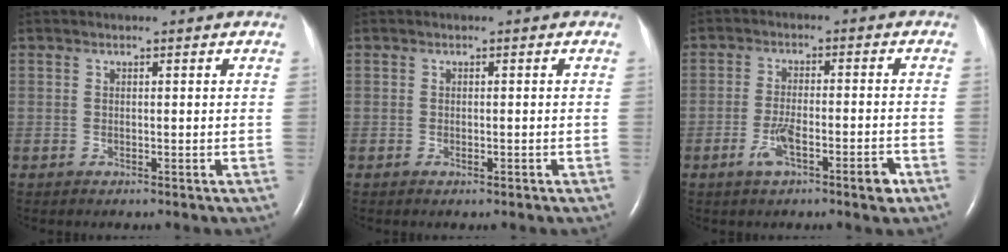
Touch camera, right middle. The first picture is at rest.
{"total": 0.7, "force": [-0.4, 0.2, 0.5], "torque": [-0.010, -0.001, -0.002]}
{"total": 7.5, "force": [-3.9, 1.3, 6.2], "torque": [-0.115, 0.000, -0.063]}